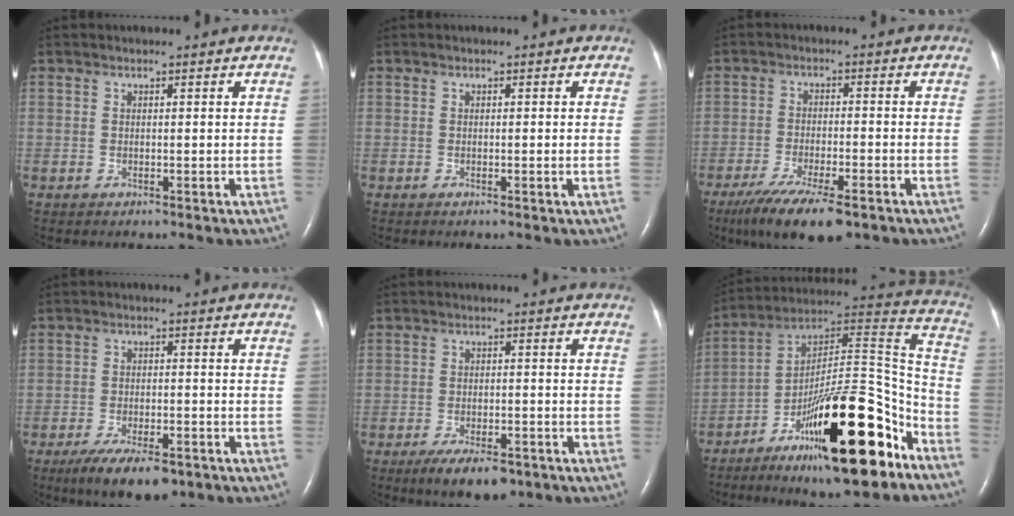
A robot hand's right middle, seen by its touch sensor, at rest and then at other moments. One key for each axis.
{"total": 0.6, "fx": -0.2, "fy": -0.2, "fz": 0.6, "tx": -0.008, "ty": 0.000, "tz": -0.002}
{"total": 11.5, "fx": -7.9, "fy": 2.7, "fz": 8.0, "tx": -0.136, "ty": -0.024, "tz": -0.126}
{"total": 8.8, "fx": -6.0, "fy": 2.9, "fz": 5.7, "tx": -0.097, "ty": -0.011, "tz": -0.095}
{"total": 7.0, "fx": -4.8, "fy": 2.5, "fz": 4.5, "tx": -0.075, "ty": -0.008, "tz": -0.073}
{"total": 25.7, "fx": -14.8, "fy": 5.3, "fz": 20.4, "tx": -0.276, "ty": 0.018, "tz": -0.231}